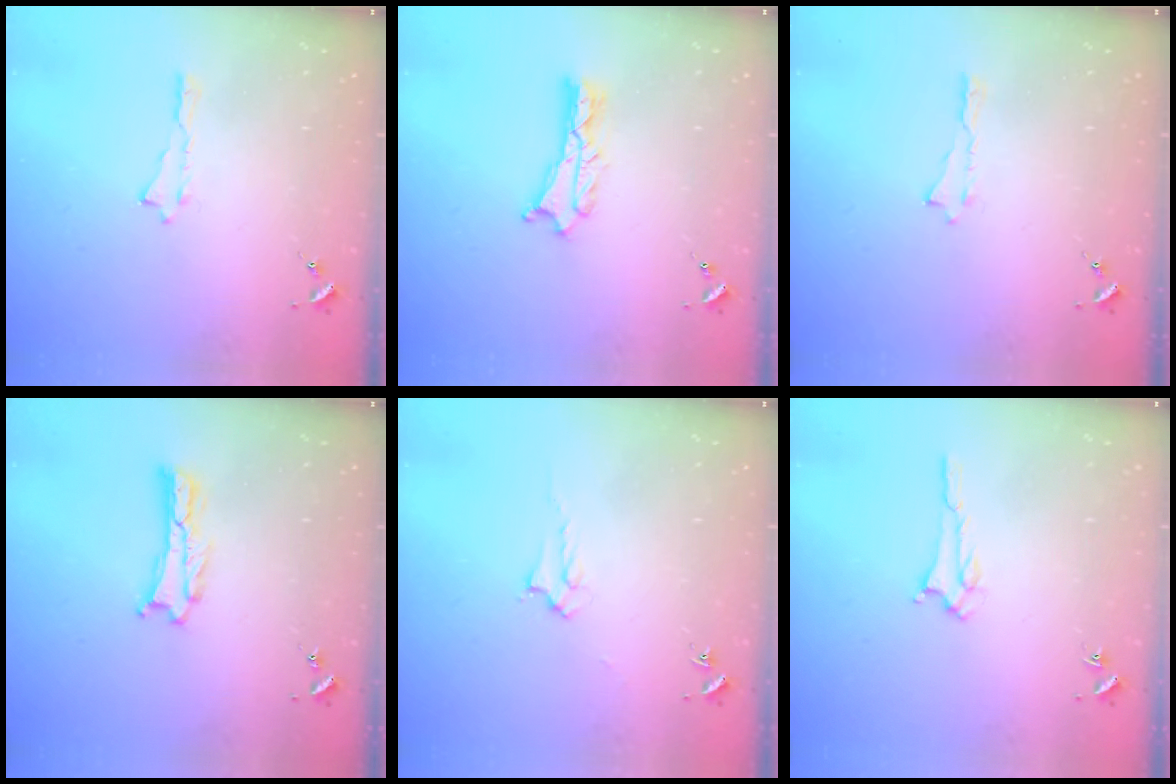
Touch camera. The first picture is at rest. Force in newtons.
{"total": 1.8, "press": 1.7, "slide": 0.2}
{"total": 0.0}
{"total": 0.6, "press": 0.5, "slide": 0.2}
{"total": 2.0, "press": 2.0, "slide": 0.2}
{"total": 1.5, "press": 1.5, "slide": 0.2}